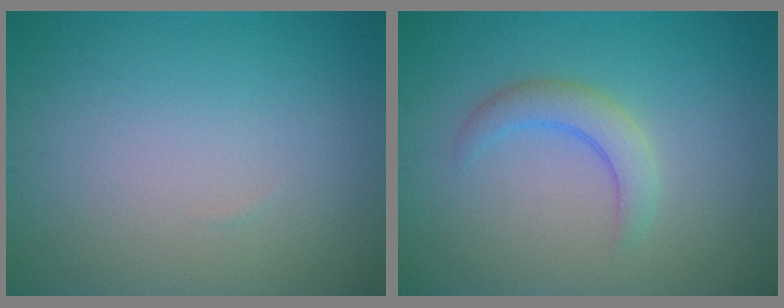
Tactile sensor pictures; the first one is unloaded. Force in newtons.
{"total": 2.6, "press": 2.6, "slide": 0.2}